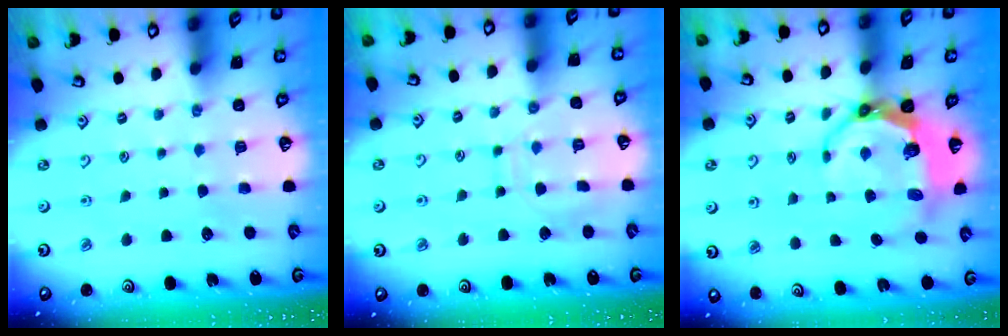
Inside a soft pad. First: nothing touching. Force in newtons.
{"total": 7.8, "press": 7.8, "slide": 0.9}
{"total": 8.6, "press": 7.5, "slide": 4.2}